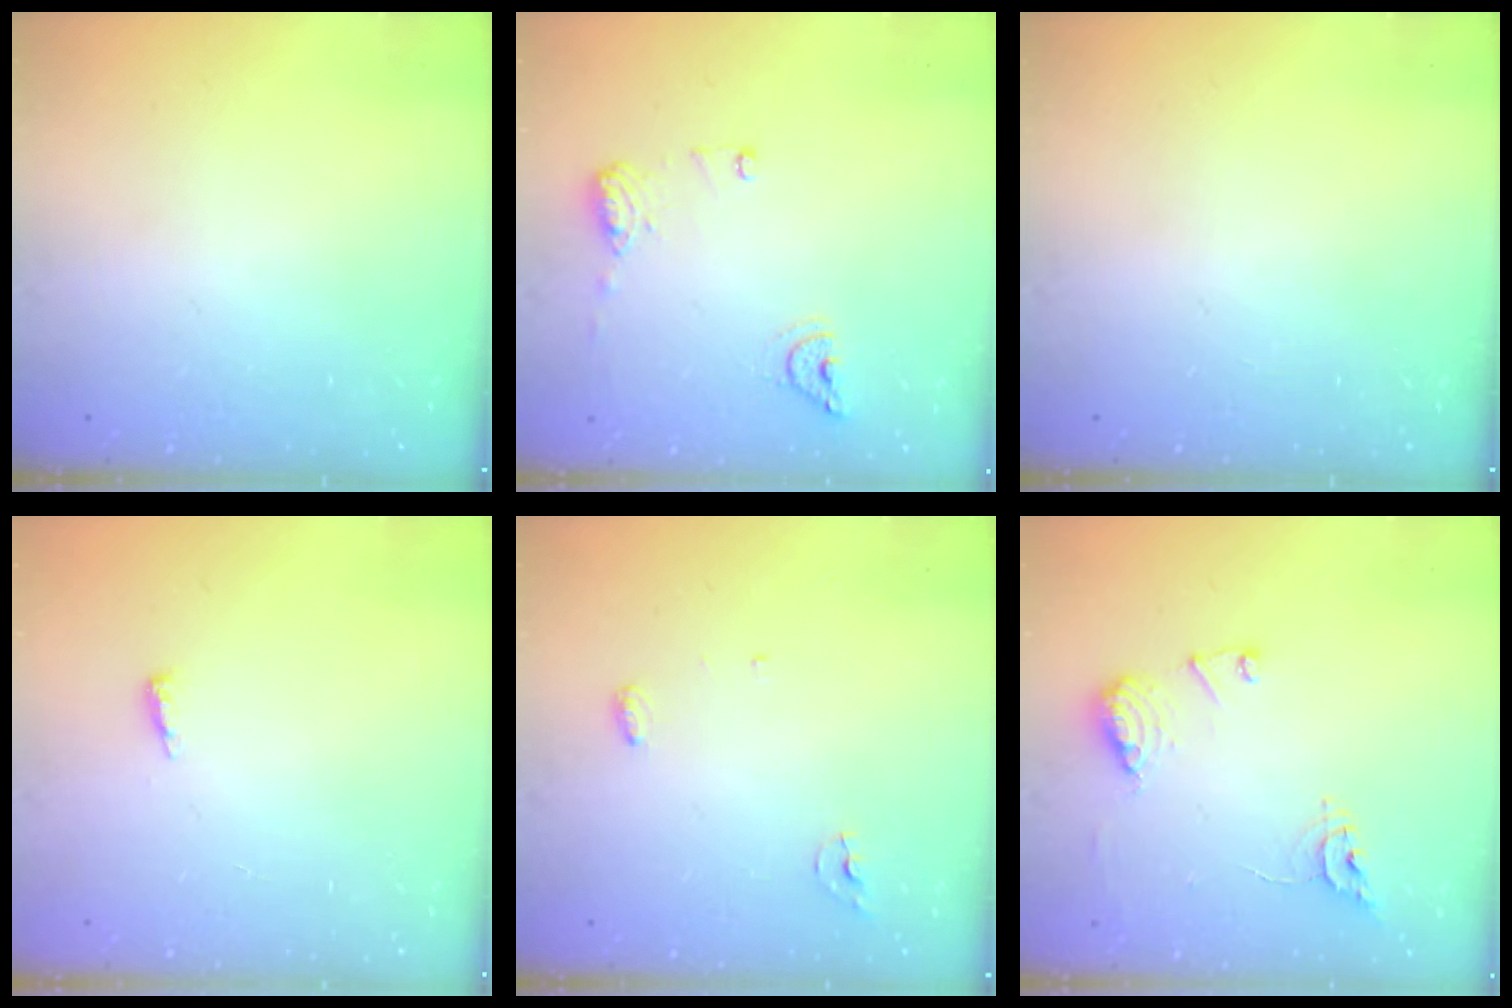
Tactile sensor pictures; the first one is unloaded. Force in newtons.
{"total": 9.1, "press": 9.1, "slide": 1.1}
{"total": 0.0}
{"total": 5.0, "press": 4.9, "slide": 0.9}
{"total": 3.8, "press": 3.8, "slide": 0.3}
{"total": 12.1, "press": 12.0, "slide": 1.2}